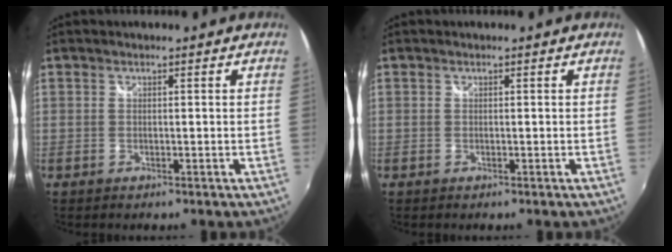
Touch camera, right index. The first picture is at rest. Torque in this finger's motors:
{"motor_torque": [-0.02, 0.03, -0.02, 0.00]}